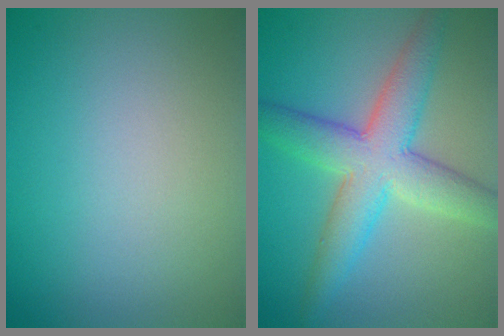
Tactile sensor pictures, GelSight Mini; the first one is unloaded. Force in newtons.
{"total": 6.9, "press": 6.9, "slide": 0.1}